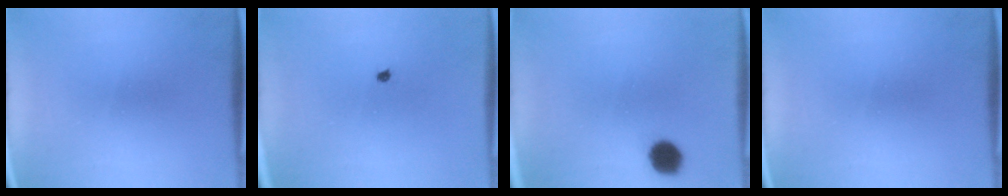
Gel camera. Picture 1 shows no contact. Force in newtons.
{"total": 0.5}
{"total": 5.9}
{"total": 0.0}